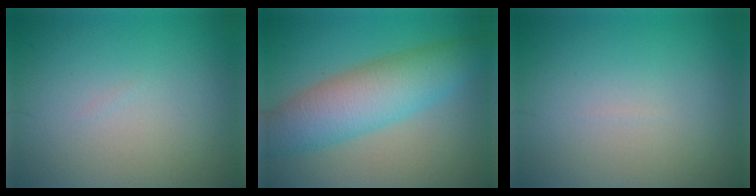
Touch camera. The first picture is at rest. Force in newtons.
{"total": 6.5, "press": 6.5, "slide": 0.0}
{"total": 0.0}